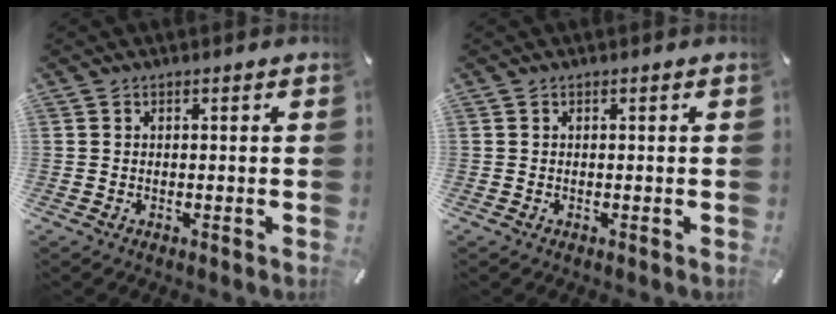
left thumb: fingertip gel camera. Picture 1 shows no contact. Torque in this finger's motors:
{"motor_torque": [-0.15, -0.10, -0.05, 0.02, 0.00]}